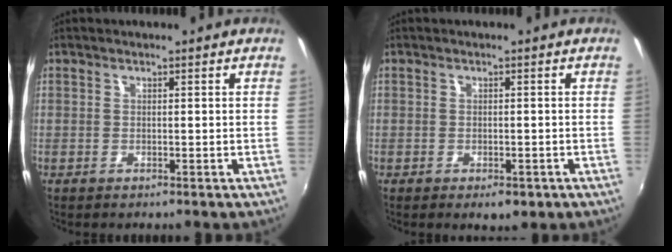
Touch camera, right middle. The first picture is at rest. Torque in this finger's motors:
{"motor_torque": [0.89, -1.25, -0.06, -0.02]}